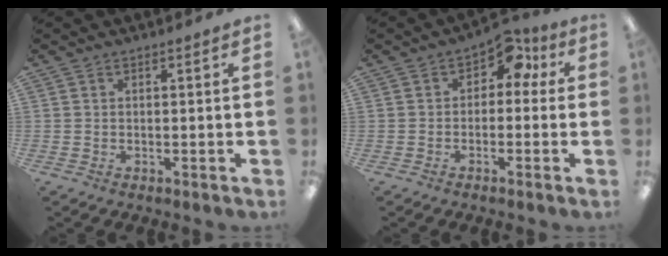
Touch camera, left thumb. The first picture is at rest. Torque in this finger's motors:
{"motor_torque": [-0.10, 0.03, -0.16, 0.05, -0.01]}